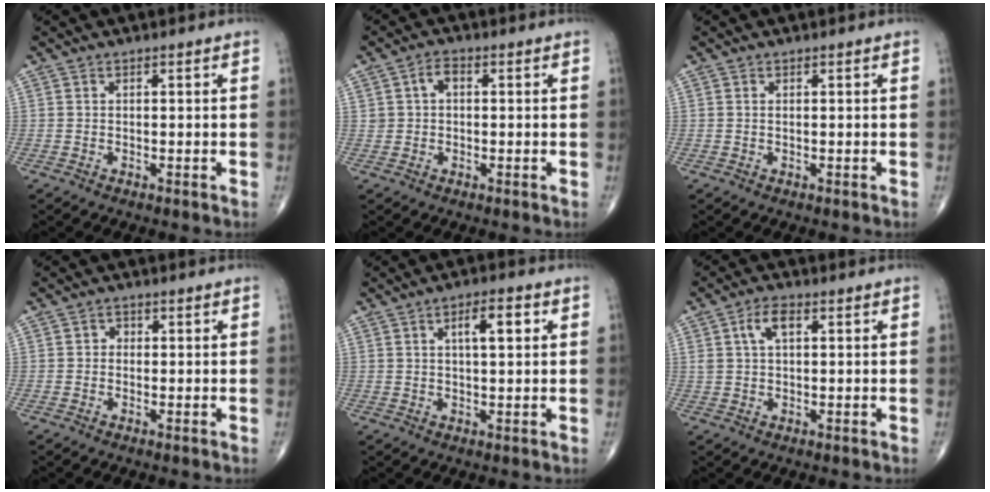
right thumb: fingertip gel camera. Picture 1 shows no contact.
{"total": 3.3, "force": [0.7, 2.3, 2.2], "torque": [-0.034, 0.012, 0.011]}
{"total": 0.0}
{"total": 1.2, "force": [-0.1, 1.1, 0.5], "torque": [0.003, 0.004, -0.007]}
{"total": 5.3, "force": [1.6, 1.8, 4.8], "torque": [-0.070, 0.002, 0.024]}
{"total": 4.5, "force": [1.4, 2.3, 3.6], "torque": [-0.069, 0.008, 0.027]}